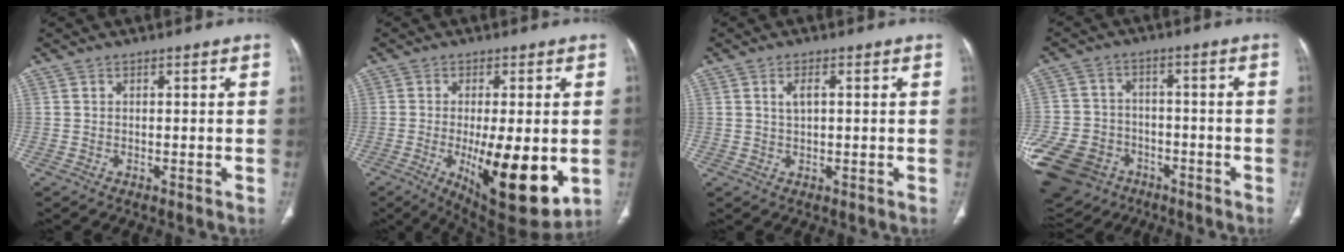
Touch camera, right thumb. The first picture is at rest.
{"total": 16.8, "force": [-3.4, 5.5, 15.5], "torque": [-0.224, -0.029, -0.033]}
{"total": 2.5, "force": [0.7, 1.1, 2.2], "torque": [-0.042, 0.002, 0.013]}
{"total": 21.6, "force": [-10.3, 16.2, 9.9], "torque": [-0.252, 0.037, -0.165]}